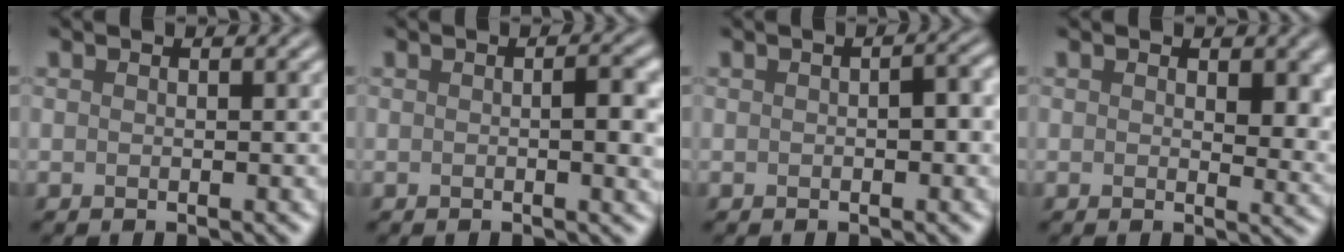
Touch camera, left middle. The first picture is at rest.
{"total": 2.7, "force": [0.0, 0.5, 2.6], "torque": [-0.040, 0.001, -0.001]}
{"total": 2.3, "force": [-0.1, 0.8, 2.1], "torque": [-0.029, 0.004, -0.002]}
{"total": 3.6, "force": [0.8, 2.0, 2.9], "torque": [-0.031, -0.008, 0.013]}